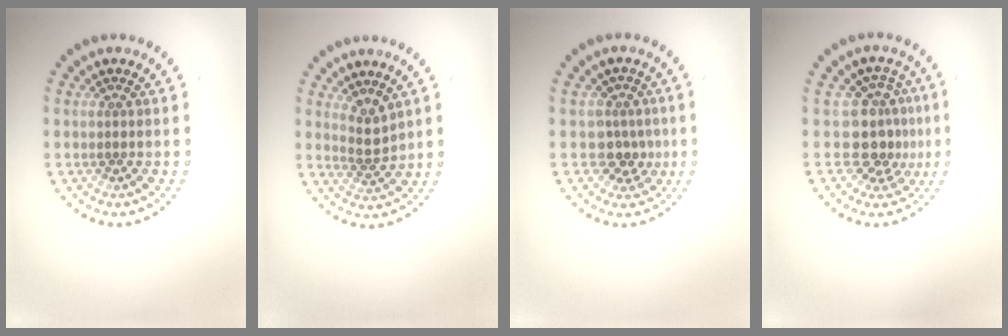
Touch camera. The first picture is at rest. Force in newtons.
{"total": 1.9, "press": 1.4, "slide": 1.2}
{"total": 2.7, "press": 2.0, "slide": 1.8}
{"total": 3.9, "press": 2.9, "slide": 2.6}